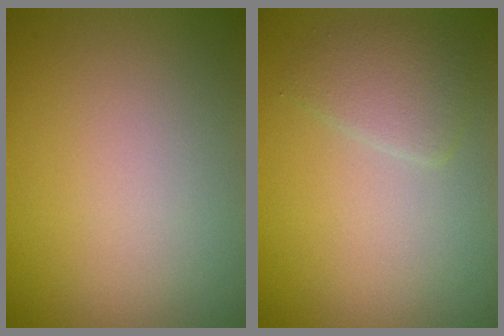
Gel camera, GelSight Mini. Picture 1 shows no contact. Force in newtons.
{"total": 2.3, "press": 2.3, "slide": 0.1}